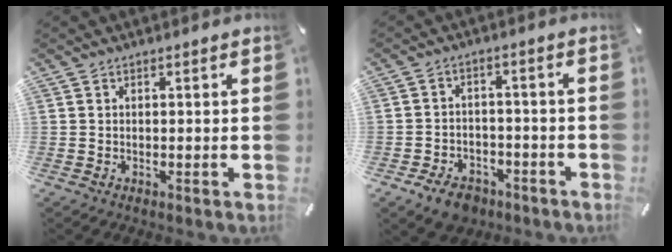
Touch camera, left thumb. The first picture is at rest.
{"total": 6.4, "force": [-4.5, 4.0, 2.3], "torque": [-0.046, 0.025, -0.083]}